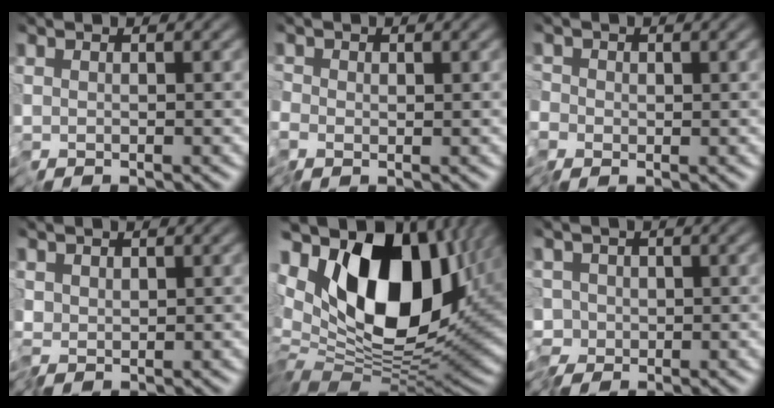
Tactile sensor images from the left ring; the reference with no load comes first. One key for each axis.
{"total": 1.2, "fx": -0.4, "fy": 1.1, "fz": 0.2, "tx": -0.008, "ty": -0.001, "tz": -0.012}
{"total": 1.9, "fx": -0.5, "fy": 1.7, "fz": 0.5, "tx": -0.014, "ty": -0.005, "tz": -0.014}
{"total": 0.9, "fx": 0.3, "fy": 0.7, "fz": 0.5, "tx": -0.016, "ty": 0.001, "tz": 0.002}
{"total": 15.0, "fx": 2.4, "fy": 8.4, "fz": 12.2, "tx": -0.190, "ty": 0.009, "tz": 0.018}
{"total": 2.4, "fx": -0.6, "fy": 2.0, "fz": 1.1, "tx": -0.021, "ty": 0.002, "tz": -0.024}